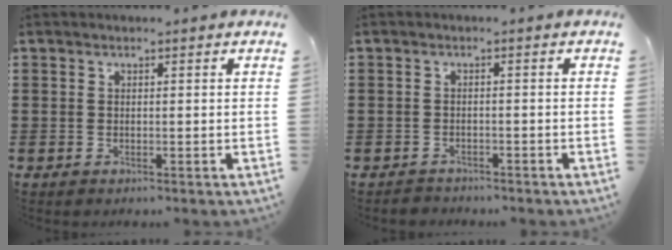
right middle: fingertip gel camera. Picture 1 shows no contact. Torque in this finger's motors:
{"motor_torque": [0.16, 0.18, -0.02, 0.00]}